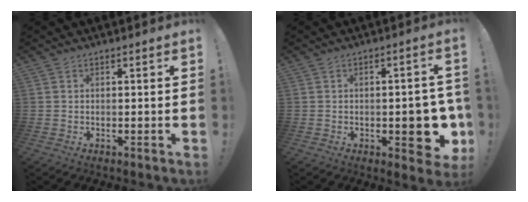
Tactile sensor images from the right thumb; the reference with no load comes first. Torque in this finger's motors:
{"motor_torque": [1.76, 1.99, 1.67, -0.86, 0.07]}